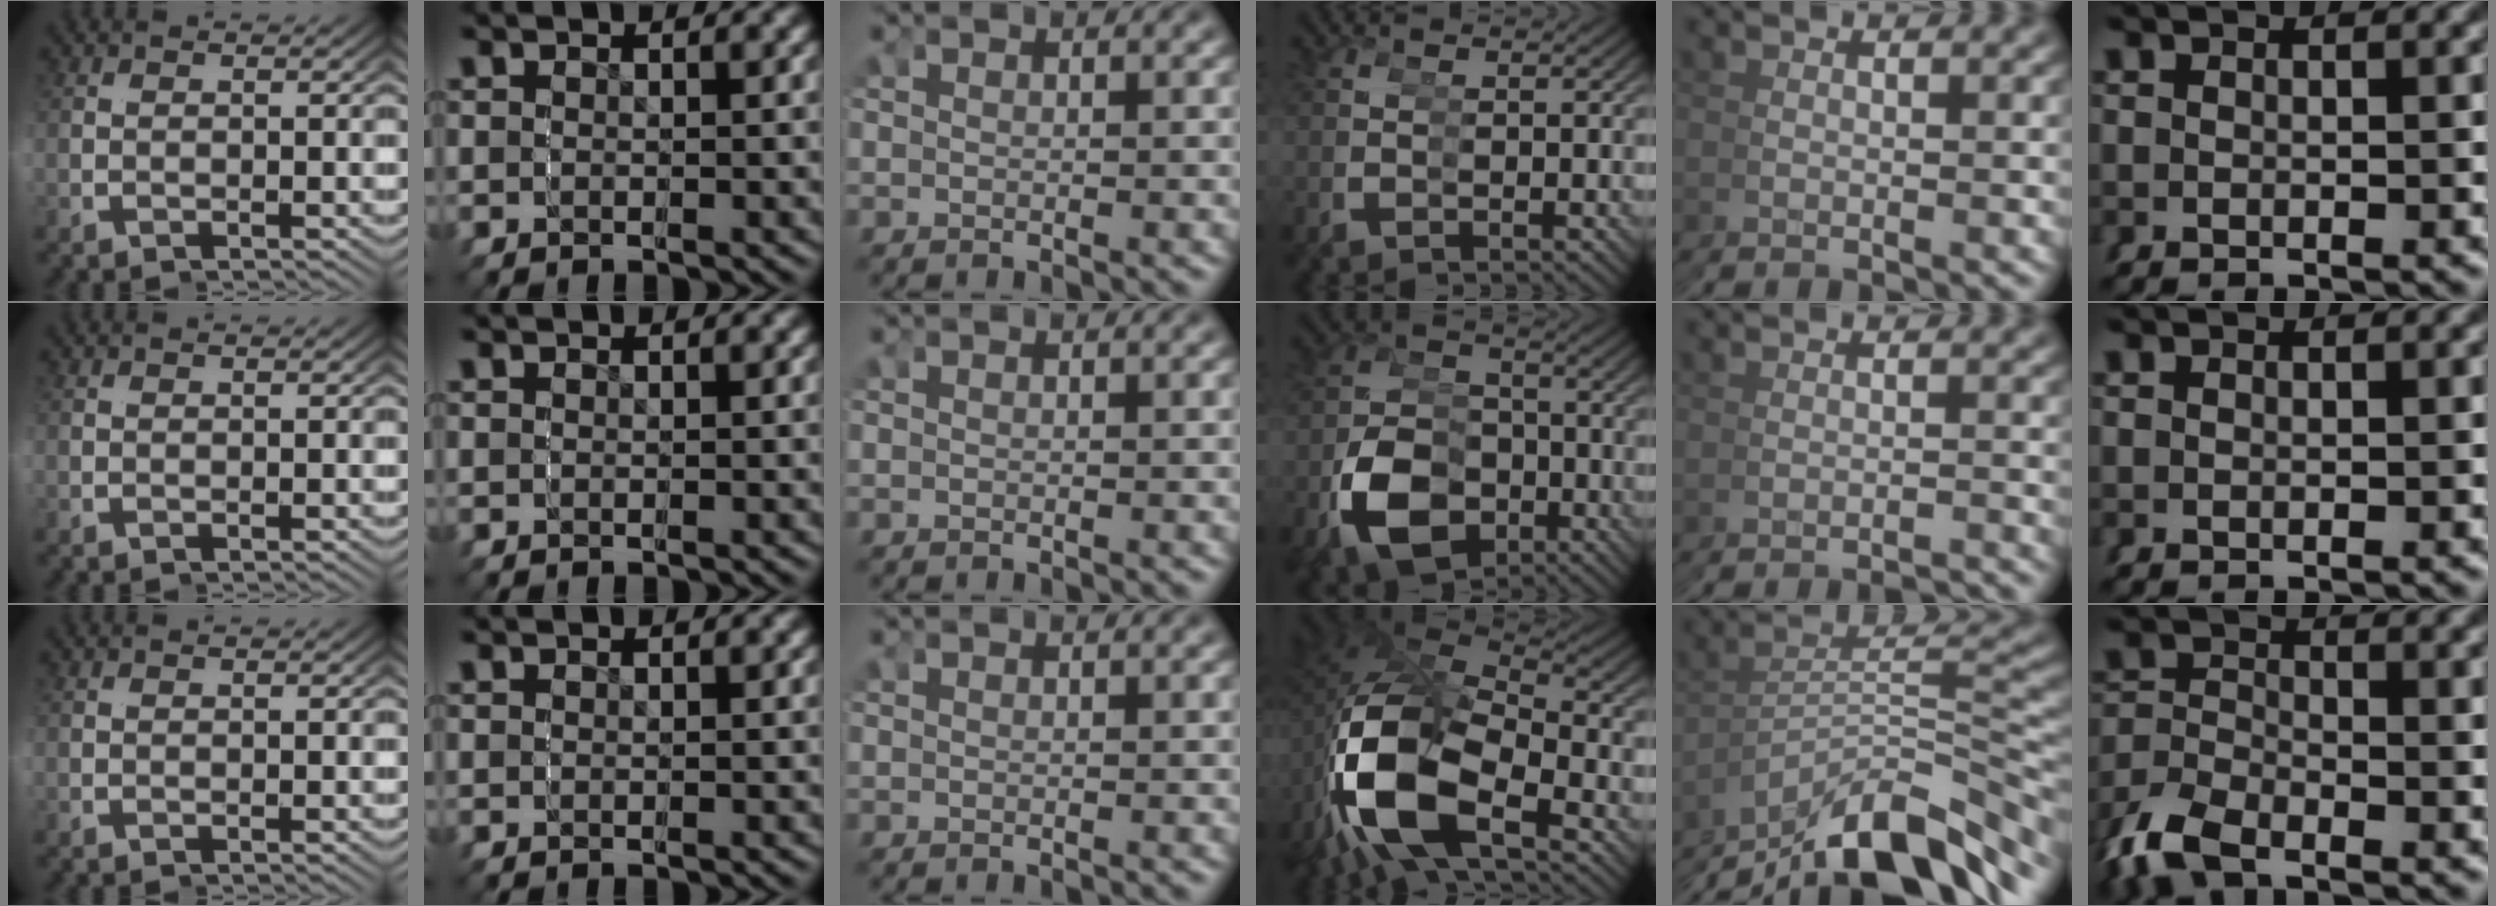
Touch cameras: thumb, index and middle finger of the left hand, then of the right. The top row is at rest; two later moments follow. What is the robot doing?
{"motion": "grasp_and_lifting", "object": "markers"}